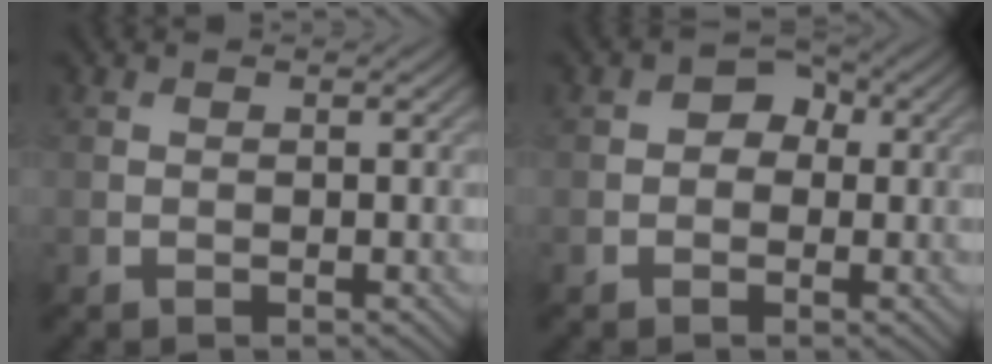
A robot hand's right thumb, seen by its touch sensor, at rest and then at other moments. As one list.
[{"total": 2.9, "force": [0.2, 2.4, 1.6], "torque": [-0.020, 0.005, -0.008]}]